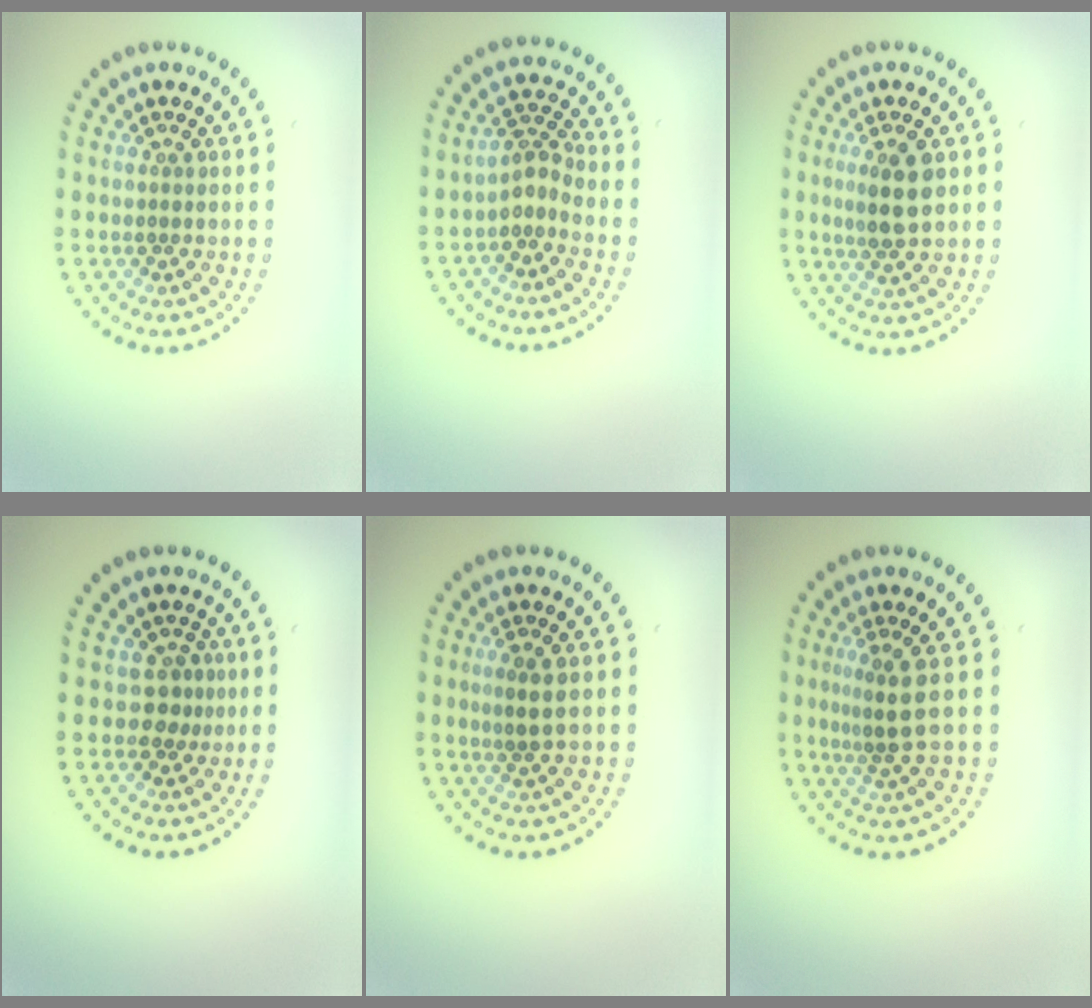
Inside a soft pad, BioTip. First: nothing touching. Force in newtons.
{"total": 2.2, "press": 1.5, "slide": 1.5}
{"total": 3.3, "press": 3.2, "slide": 1.1}
{"total": 1.8, "press": 1.3, "slide": 1.1}
{"total": 1.8, "press": 1.5, "slide": 0.9}
{"total": 2.8, "press": 1.8, "slide": 2.1}